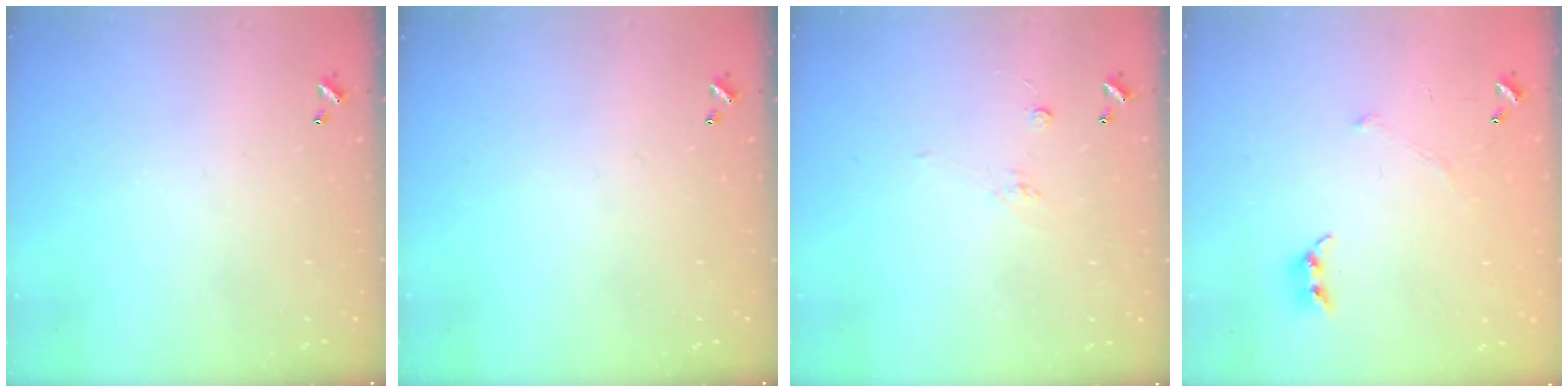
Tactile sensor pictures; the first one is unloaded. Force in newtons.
{"total": 0.0}
{"total": 1.7, "press": 1.5, "slide": 0.8}
{"total": 5.1, "press": 5.0, "slide": 0.8}